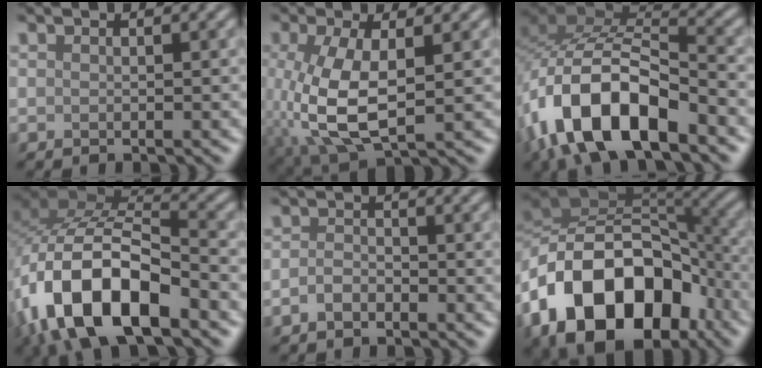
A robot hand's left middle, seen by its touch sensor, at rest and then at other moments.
{"total": 7.8, "force": [-0.6, 3.5, 6.9], "torque": [-0.166, -0.009, -0.006]}
{"total": 13.1, "force": [-6.1, 6.2, 9.8], "torque": [-0.190, -0.003, -0.115]}
{"total": 14.7, "force": [-5.8, 7.4, 11.2], "torque": [-0.213, -0.010, -0.110]}
{"total": 1.6, "force": [-1.0, 0.9, 1.0], "torque": [-0.020, 0.002, -0.023]}
{"total": 16.3, "force": [-6.7, 10.7, 10.3], "torque": [-0.188, 0.000, -0.125]}